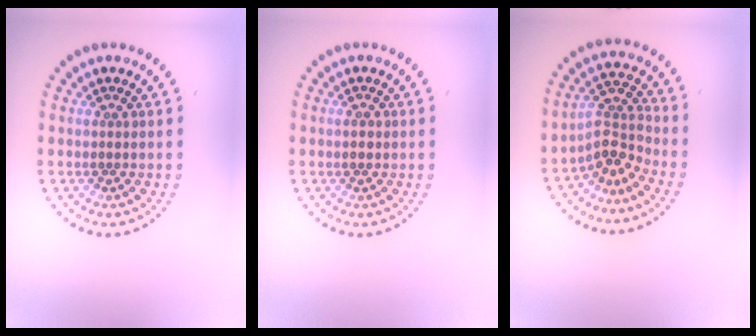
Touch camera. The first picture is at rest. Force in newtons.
{"total": 1.3, "press": 1.3, "slide": 0.0}
{"total": 3.3, "press": 2.4, "slide": 2.2}